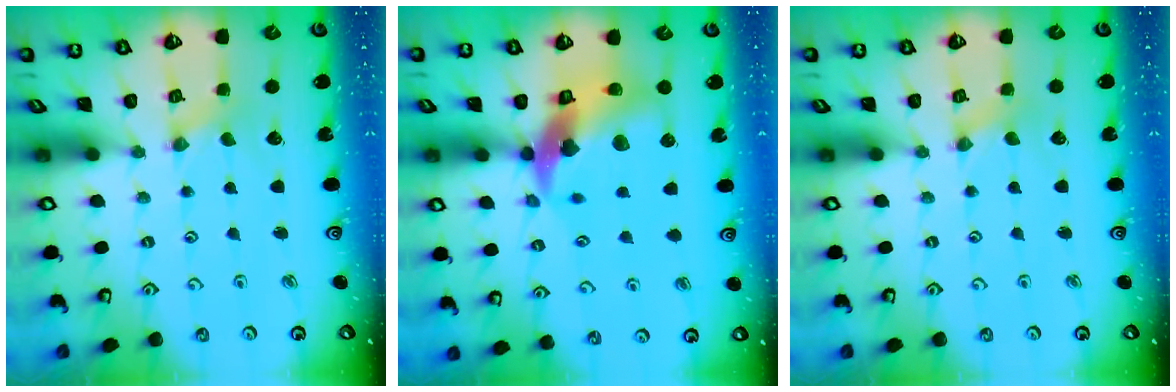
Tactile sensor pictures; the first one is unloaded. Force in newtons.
{"total": 15.5, "press": 15.3, "slide": 2.1}
{"total": 0.0}